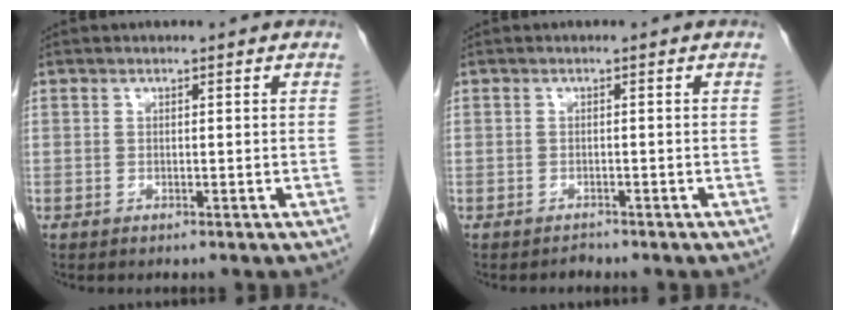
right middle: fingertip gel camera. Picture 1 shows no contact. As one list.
[{"total": 0.8, "force": [-0.8, 0.2, -0.1], "torque": [0.001, -0.002, -0.013]}]